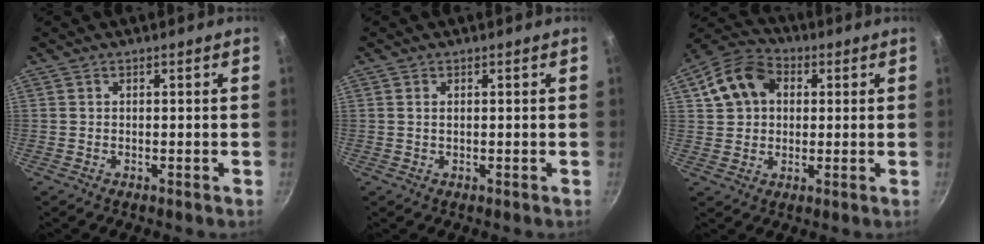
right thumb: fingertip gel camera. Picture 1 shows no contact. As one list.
[{"total": 0.8, "force": [0.3, 0.4, 0.7], "torque": [-0.013, 0.000, 0.006]}, {"total": 11.5, "force": [3.0, 8.9, 6.7], "torque": [-0.101, 0.019, 0.037]}]